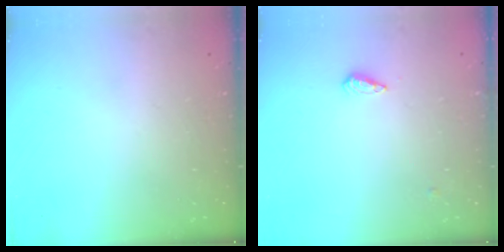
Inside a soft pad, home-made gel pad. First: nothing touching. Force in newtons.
{"total": 3.5, "press": 3.5, "slide": 0.4}